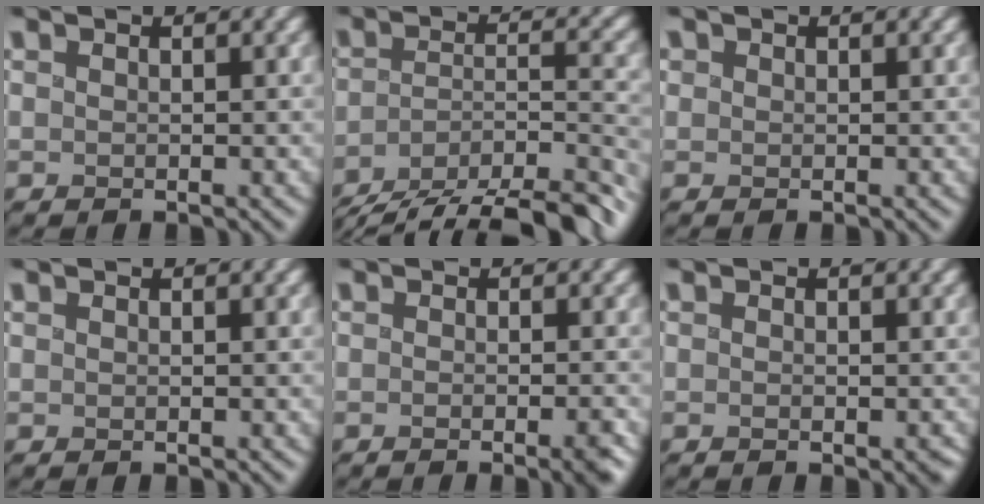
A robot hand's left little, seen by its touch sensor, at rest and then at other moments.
{"total": 11.6, "force": [-9.9, 2.6, 5.4], "torque": [-0.078, -0.002, -0.155]}
{"total": 0.5, "force": [0.2, 0.5, 0.0], "torque": [0.002, 0.001, 0.004]}
{"total": 0.0}
{"total": 2.3, "force": [-1.0, 0.6, 2.0], "torque": [-0.010, 0.002, -0.018]}
{"total": 0.9, "force": [-0.2, 0.5, 0.7], "torque": [-0.004, -0.001, -0.002]}